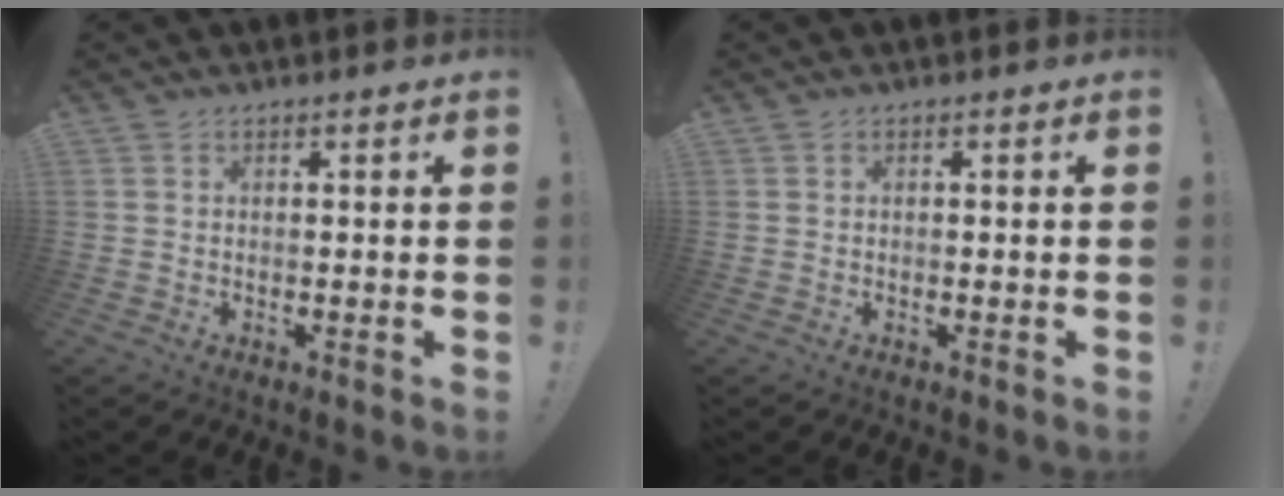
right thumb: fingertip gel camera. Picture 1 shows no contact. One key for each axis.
{"total": 0.0}